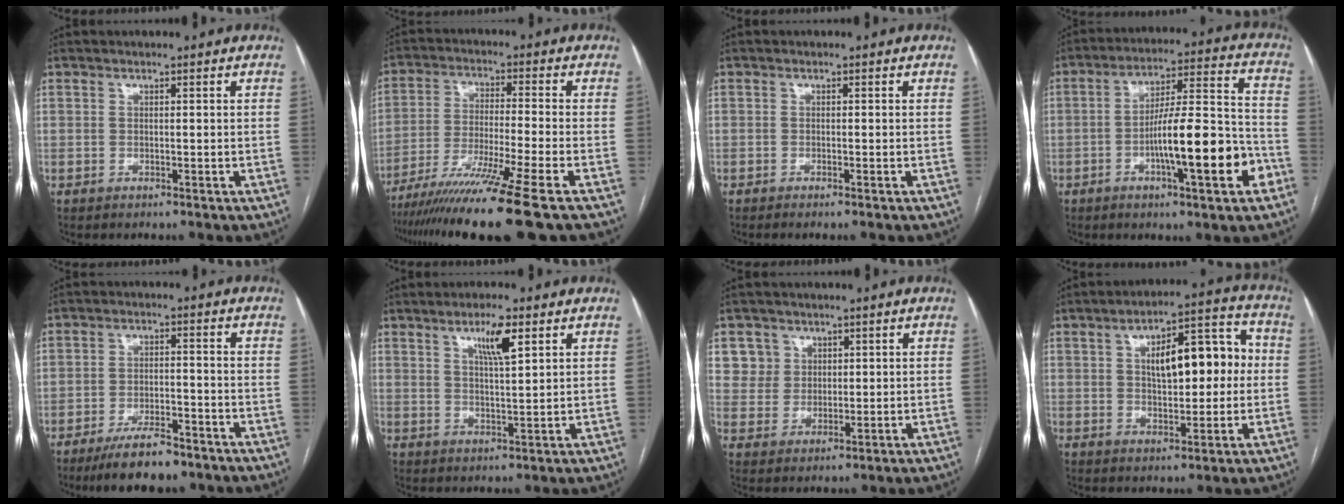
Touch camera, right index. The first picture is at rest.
{"total": 14.4, "force": [-10.8, -2.4, 9.3], "torque": [-0.161, -0.047, -0.177]}
{"total": 0.8, "force": [-0.3, 0.1, 0.7], "torque": [-0.012, 0.000, -0.004]}
{"total": 15.7, "force": [-5.4, 2.0, 14.6], "torque": [-0.233, 0.011, -0.080]}
{"total": 8.1, "force": [-6.1, 2.5, 4.6], "torque": [-0.077, -0.007, -0.102]}
{"total": 5.8, "force": [3.1, 0.8, 4.8], "torque": [-0.085, -0.003, 0.054]}
{"total": 5.7, "force": [2.9, 4.9, 0.0], "torque": [0.005, 0.005, 0.062]}
{"total": 12.5, "force": [1.7, 5.1, 11.3], "torque": [-0.166, 0.039, 0.030]}